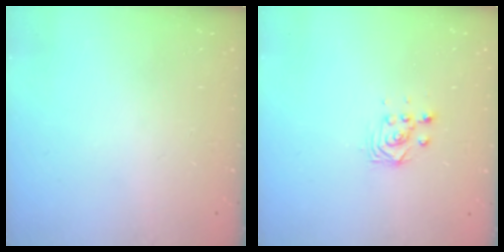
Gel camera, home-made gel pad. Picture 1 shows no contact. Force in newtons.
{"total": 2.9, "press": 2.9, "slide": 0.4}